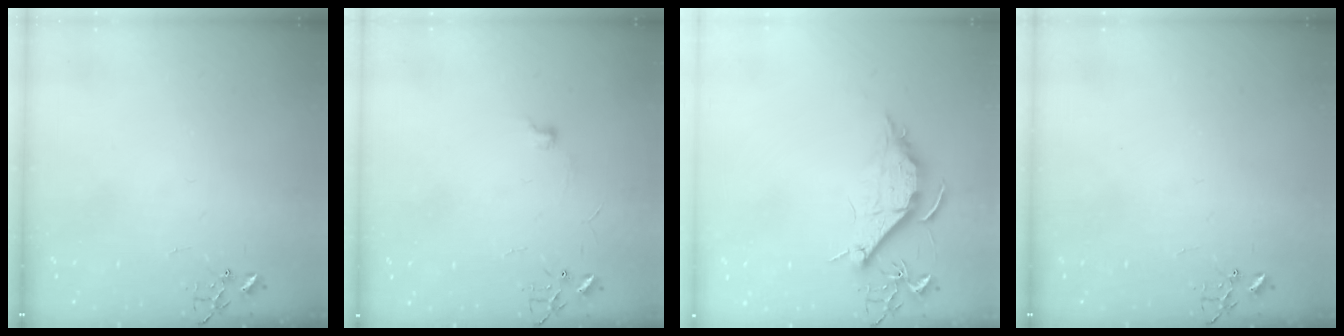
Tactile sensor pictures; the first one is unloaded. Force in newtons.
{"total": 5.6, "press": 5.6, "slide": 0.7}
{"total": 9.3, "press": 9.2, "slide": 1.0}
{"total": 0.0}